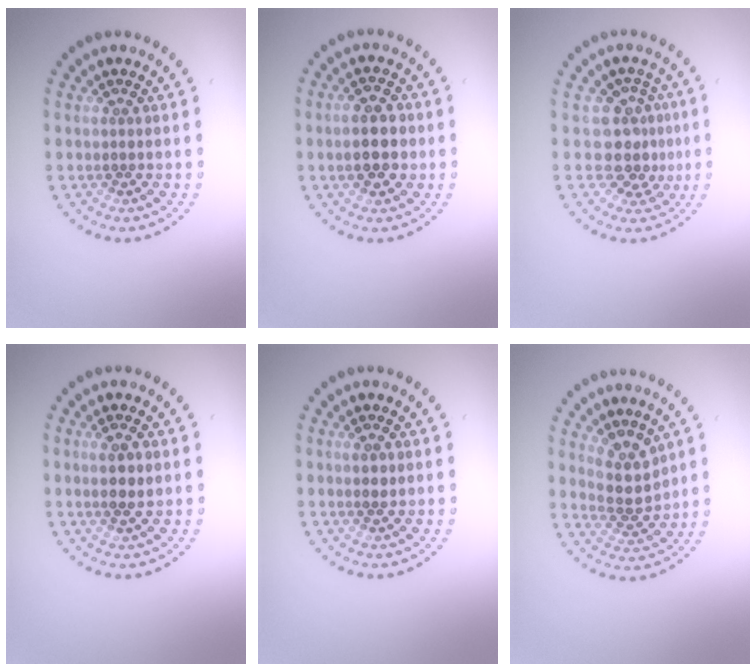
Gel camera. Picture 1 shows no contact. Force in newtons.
{"total": 3.5, "press": 3.5, "slide": 0.3}
{"total": 3.2, "press": 2.6, "slide": 1.9}
{"total": 1.7, "press": 1.5, "slide": 0.6}
{"total": 0.7, "press": 0.6, "slide": 0.3}
{"total": 3.0, "press": 2.3, "slide": 1.9}